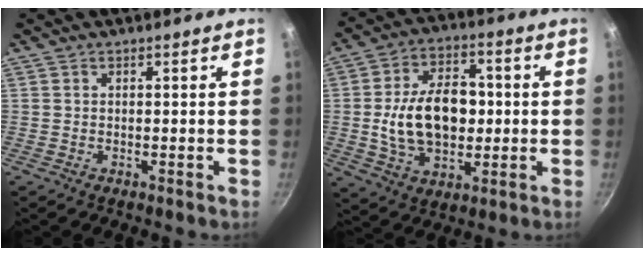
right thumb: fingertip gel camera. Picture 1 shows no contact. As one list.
[{"total": 16.4, "force": [-0.1, 10.9, 12.3], "torque": [-0.178, 0.017, -0.001]}]